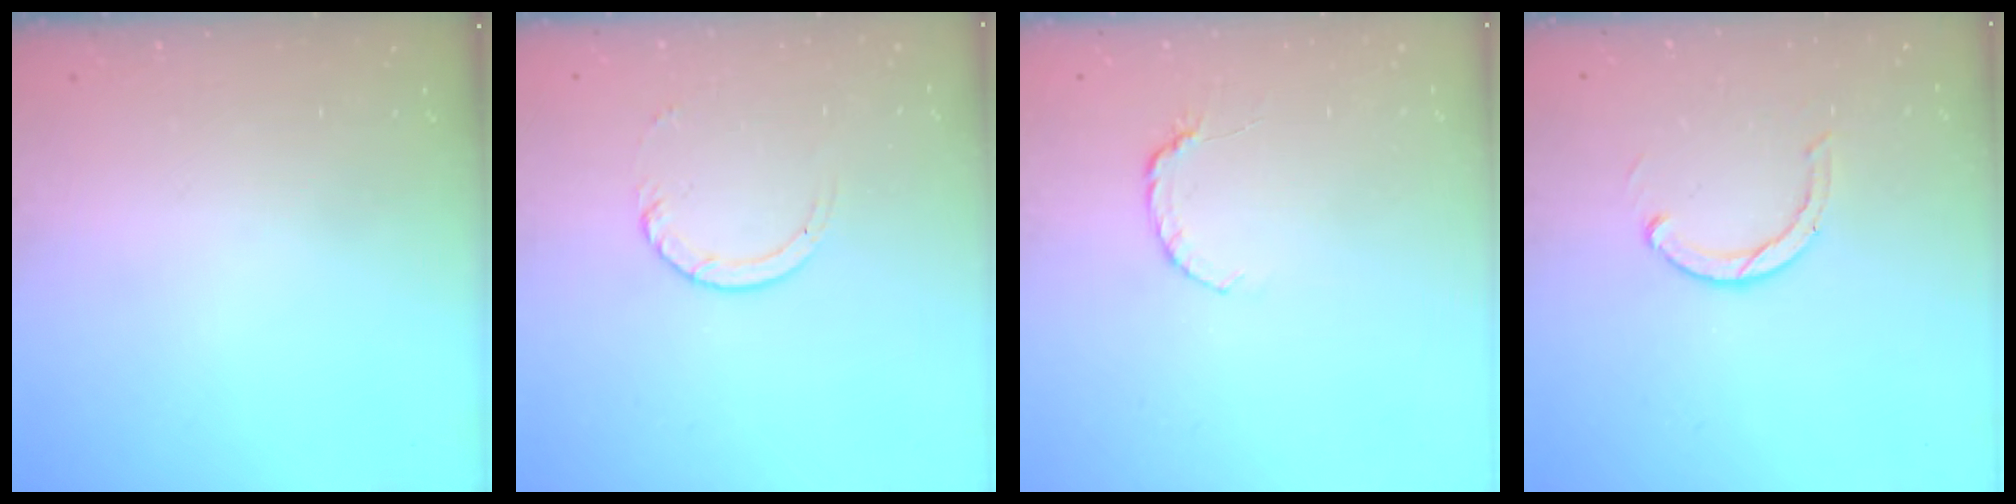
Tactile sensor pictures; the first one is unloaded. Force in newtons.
{"total": 3.0, "press": 2.9, "slide": 0.4}
{"total": 3.3, "press": 3.3, "slide": 0.3}
{"total": 2.9, "press": 2.9, "slide": 0.4}